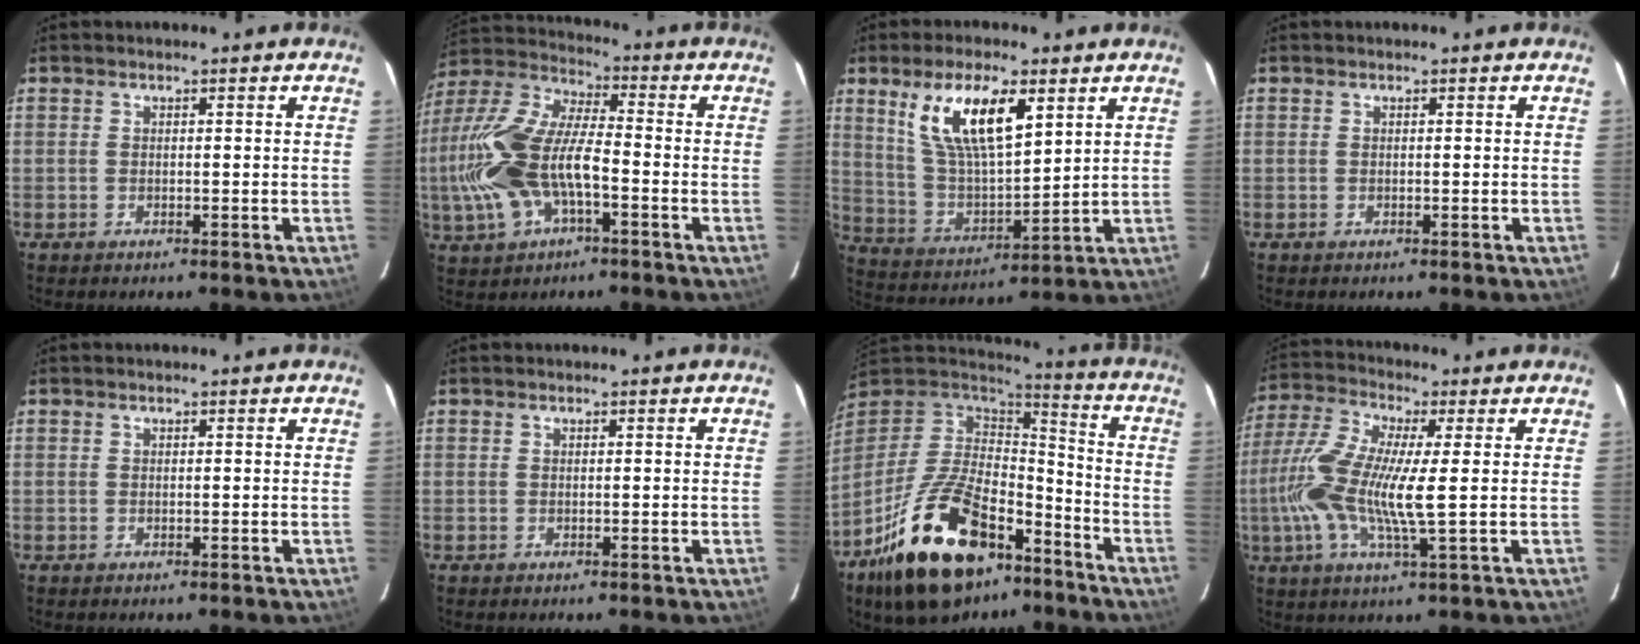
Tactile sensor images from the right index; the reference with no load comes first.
{"total": 18.4, "force": [-4.2, 8.1, 15.9], "torque": [-0.343, 0.001, -0.081]}
{"total": 13.4, "force": [7.5, 3.6, 10.5], "torque": [-0.197, -0.002, 0.158]}
{"total": 0.0}
{"total": 0.0}
{"total": 0.0}
{"total": 26.0, "force": [-15.7, 12.8, 16.2], "torque": [-0.320, -0.007, -0.247]}
{"total": 13.7, "force": [-0.6, 2.1, 13.6], "torque": [-0.275, -0.001, -0.021]}